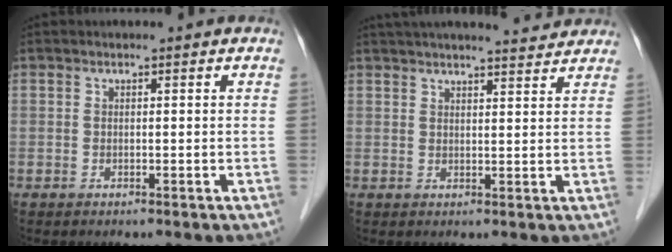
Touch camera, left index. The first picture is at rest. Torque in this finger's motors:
{"motor_torque": [0.53, -1.61, 0.44, 0.07]}